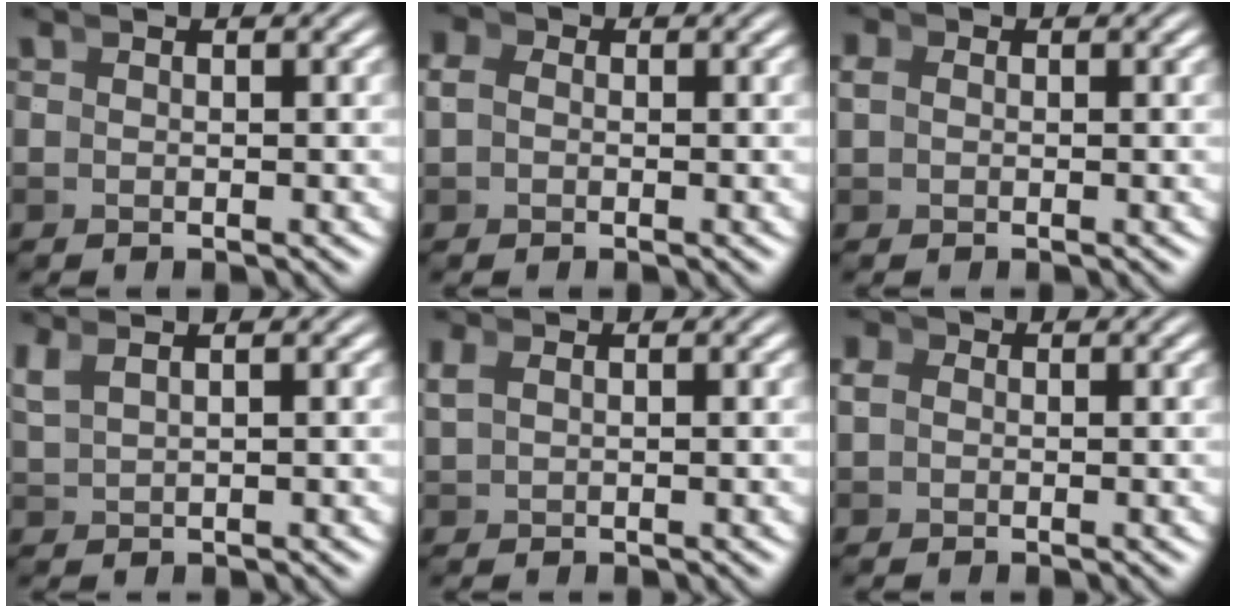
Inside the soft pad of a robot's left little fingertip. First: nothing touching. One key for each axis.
{"total": 1.7, "fx": 0.2, "fy": 1.5, "fz": 0.8, "tx": -0.023, "ty": -0.003, "tz": 0.005}
{"total": 0.8, "fx": 0.2, "fy": 0.6, "fz": 0.5, "tx": -0.015, "ty": -0.005, "tz": 0.009}
{"total": 1.9, "fx": 1.4, "fy": 0.3, "fz": 1.3, "tx": -0.020, "ty": 0.011, "tz": 0.031}
{"total": 0.7, "fx": 0.5, "fy": 0.1, "fz": 0.5, "tx": -0.010, "ty": 0.002, "tz": 0.019}
{"total": 1.4, "fx": 0.2, "fy": 1.2, "fz": 0.6, "tx": -0.020, "ty": -0.005, "tz": 0.006}